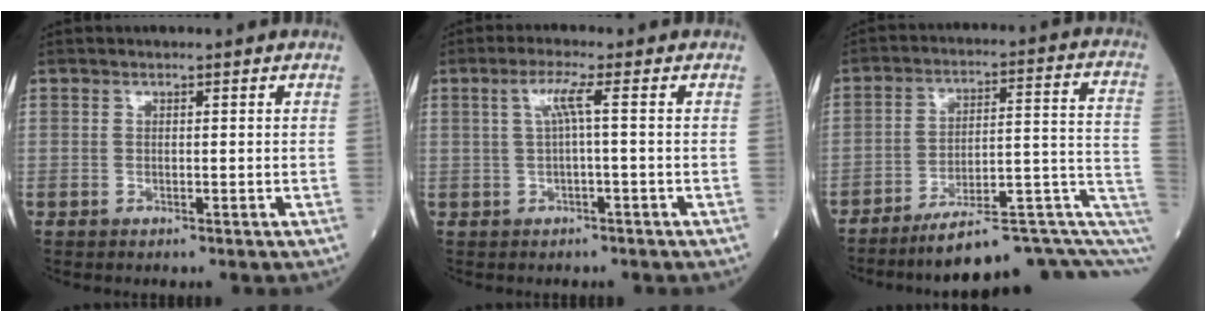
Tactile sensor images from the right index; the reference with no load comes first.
{"total": 3.1, "force": [0.4, -0.5, 3.1], "torque": [-0.064, 0.010, 0.010]}
{"total": 17.7, "force": [-9.8, 3.1, 14.4], "torque": [-0.140, 0.059, -0.133]}